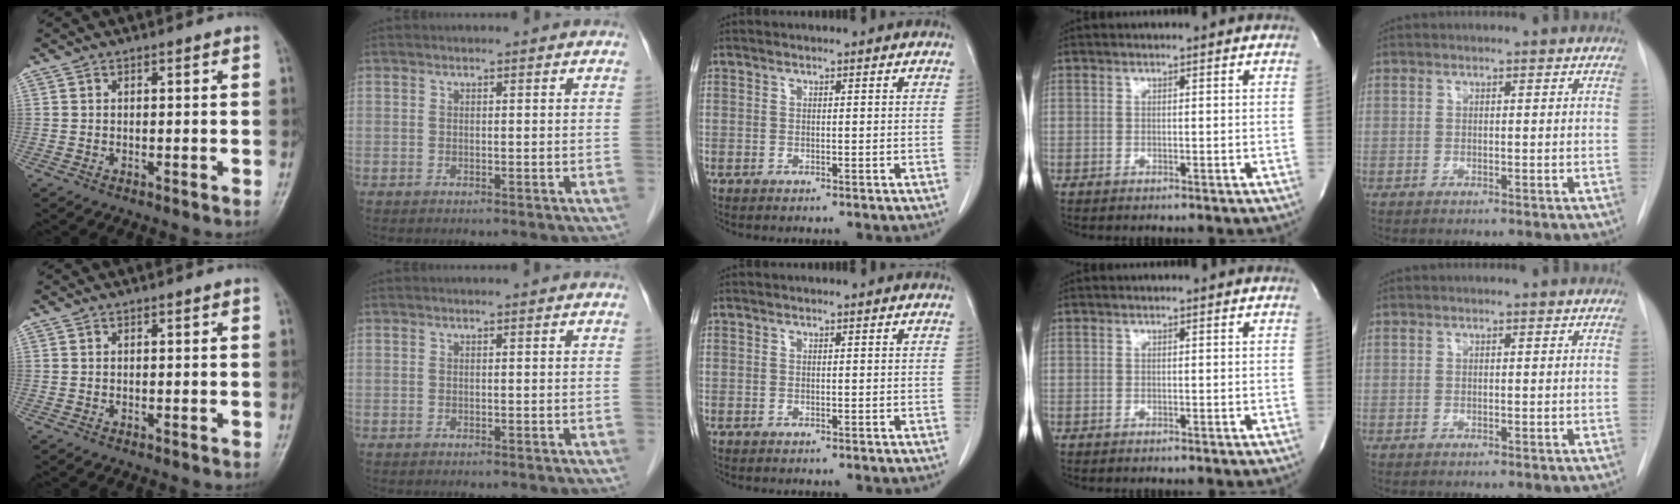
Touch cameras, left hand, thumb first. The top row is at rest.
{}